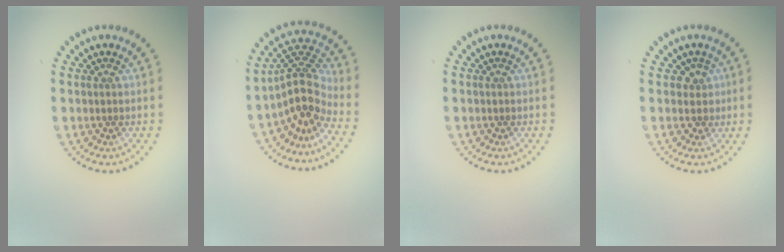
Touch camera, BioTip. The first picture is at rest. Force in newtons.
{"total": 4.3, "press": 3.1, "slide": 3.0}
{"total": 0.0}
{"total": 1.6, "press": 1.2, "slide": 1.0}